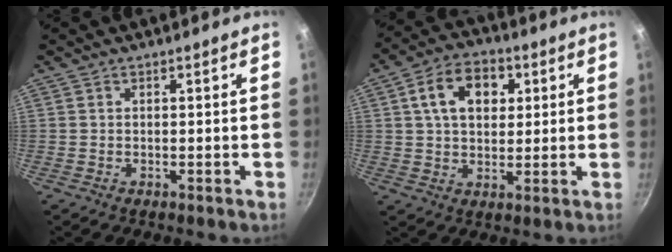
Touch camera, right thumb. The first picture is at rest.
{"total": 9.9, "force": [2.8, 6.8, 6.6], "torque": [-0.087, 0.007, 0.039]}